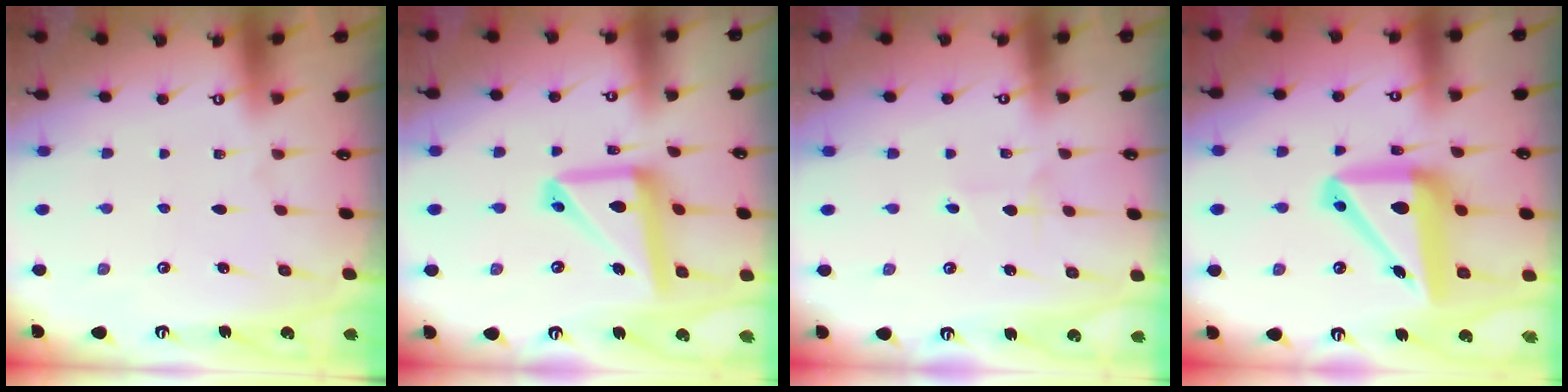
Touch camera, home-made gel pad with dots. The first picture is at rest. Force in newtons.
{"total": 15.1, "press": 15.0, "slide": 1.5}
{"total": 1.4, "press": 1.4, "slide": 0.1}
{"total": 16.2, "press": 16.1, "slide": 2.3}